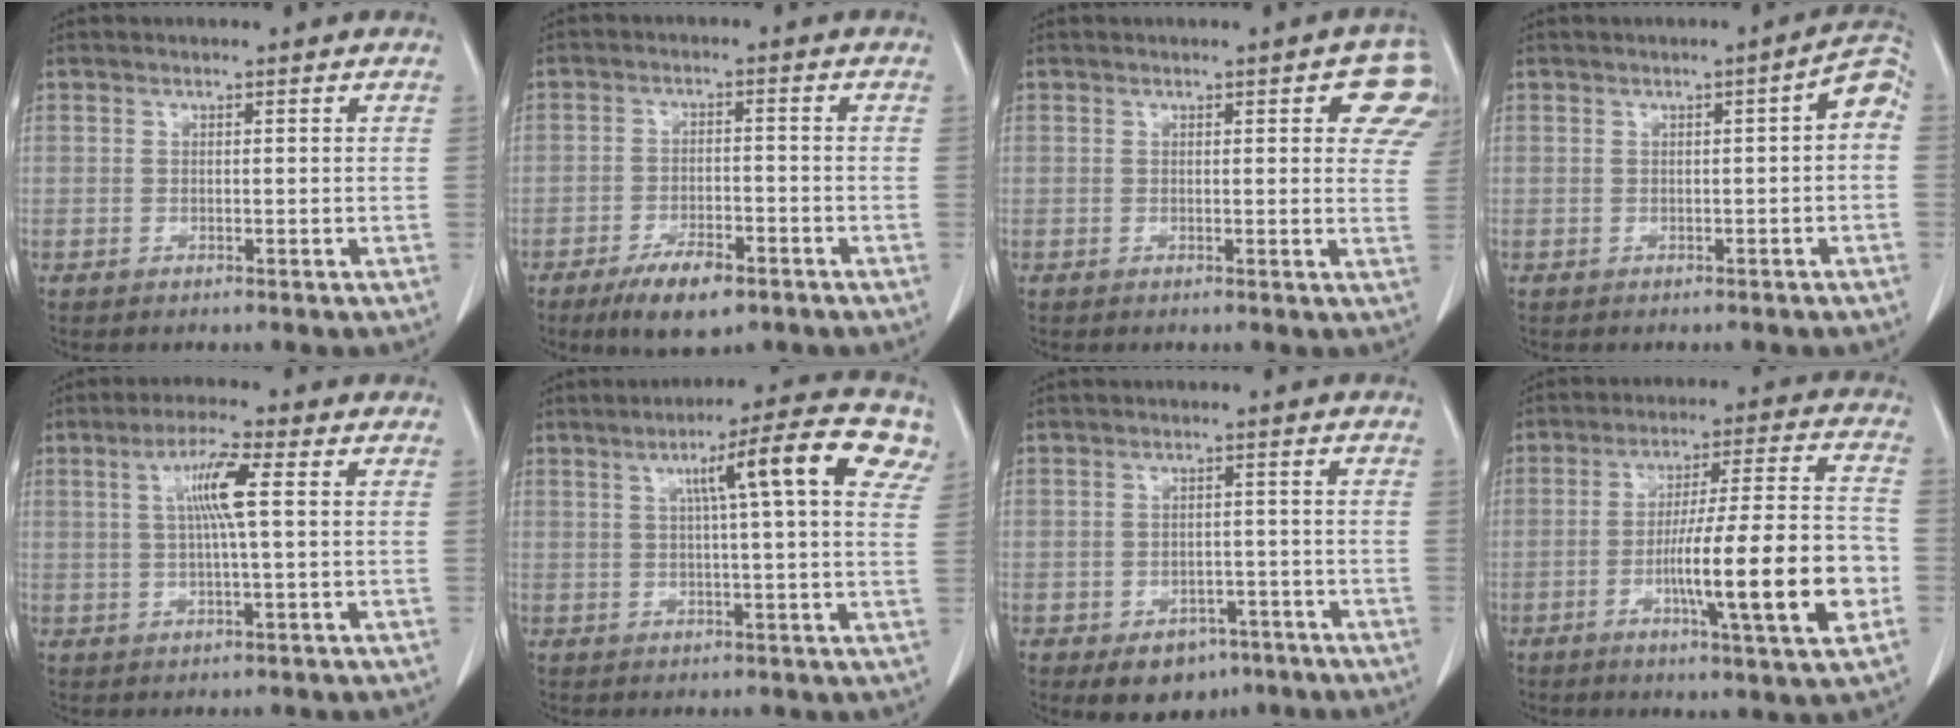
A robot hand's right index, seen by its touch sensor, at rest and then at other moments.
{"total": 7.0, "force": [-4.5, 2.3, 4.8], "torque": [-0.087, -0.007, -0.072]}
{"total": 7.5, "force": [3.9, 2.2, 6.0], "torque": [-0.055, -0.008, 0.026]}
{"total": 3.9, "force": [-0.2, 0.7, 3.8], "torque": [-0.043, 0.013, -0.007]}
{"total": 6.3, "force": [1.3, 0.0, 6.2], "torque": [-0.114, 0.006, 0.022]}
{"total": 12.2, "force": [4.8, 0.4, 11.2], "torque": [-0.162, 0.025, 0.057]}
{"total": 5.9, "force": [-3.6, 4.0, 2.4], "torque": [-0.026, 0.006, -0.042]}
{"total": 17.1, "force": [-4.6, 0.7, 16.5], "torque": [-0.252, 0.005, -0.067]}